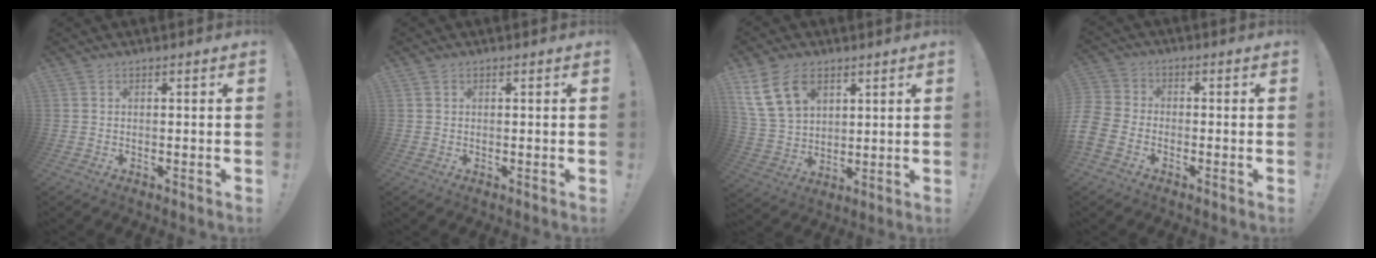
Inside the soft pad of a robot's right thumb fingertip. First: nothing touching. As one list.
[{"total": 0.6, "force": [0.2, 0.5, 0.2], "torque": [-0.001, 0.001, 0.004]}, {"total": 14.4, "force": [7.5, 9.4, 7.9], "torque": [-0.158, -0.030, 0.145]}, {"total": 6.8, "force": [-4.0, 4.7, 2.8], "torque": [-0.072, 0.024, -0.074]}]